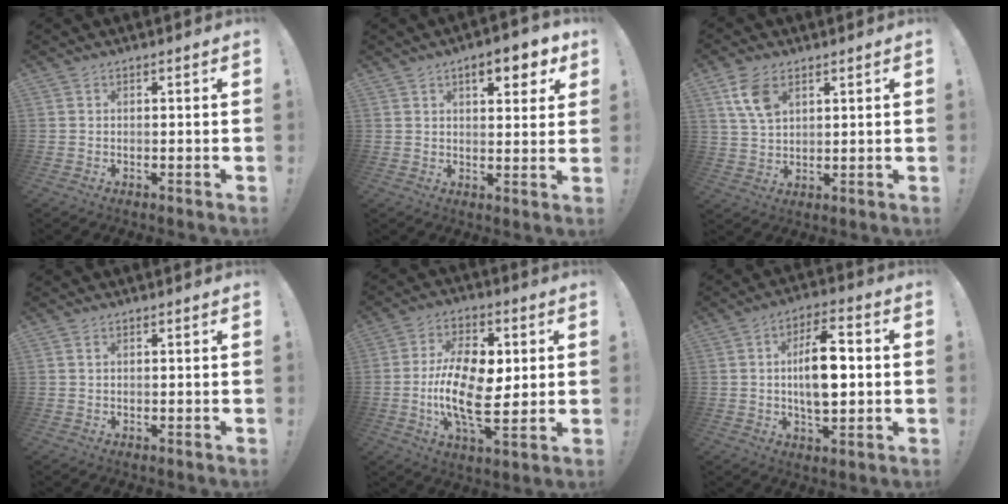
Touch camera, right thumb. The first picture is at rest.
{"total": 8.2, "force": [4.5, 2.9, 6.2], "torque": [-0.072, -0.019, 0.070]}
{"total": 8.1, "force": [4.1, 4.7, 5.2], "torque": [-0.100, -0.012, 0.078]}
{"total": 1.0, "force": [0.4, 0.4, 0.8], "torque": [-0.010, -0.001, 0.006]}
{"total": 18.0, "force": [-0.6, 9.0, 15.6], "torque": [-0.295, 0.001, -0.016]}
{"total": 13.3, "force": [0.5, 6.5, 11.7], "torque": [-0.199, 0.008, 0.005]}